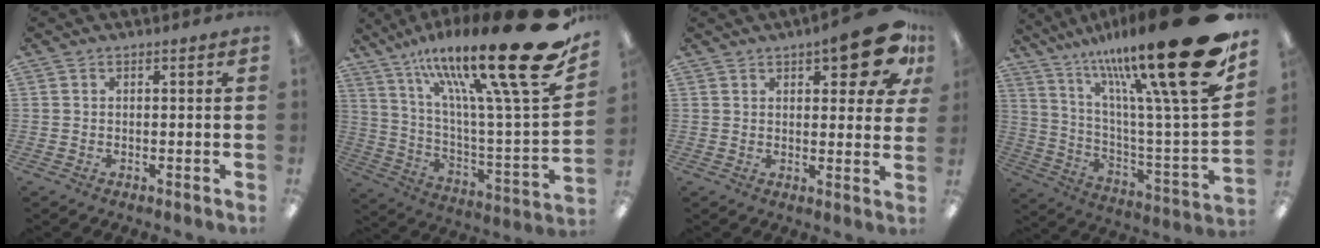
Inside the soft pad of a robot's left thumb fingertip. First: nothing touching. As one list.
[{"total": 28.4, "force": [16.2, 5.2, 22.8], "torque": [-0.361, -0.102, 0.255]}, {"total": 12.2, "force": [6.6, 3.9, 9.5], "torque": [-0.114, -0.031, 0.103]}, {"total": 30.5, "force": [16.3, 6.2, 25.0], "torque": [-0.380, -0.116, 0.264]}]